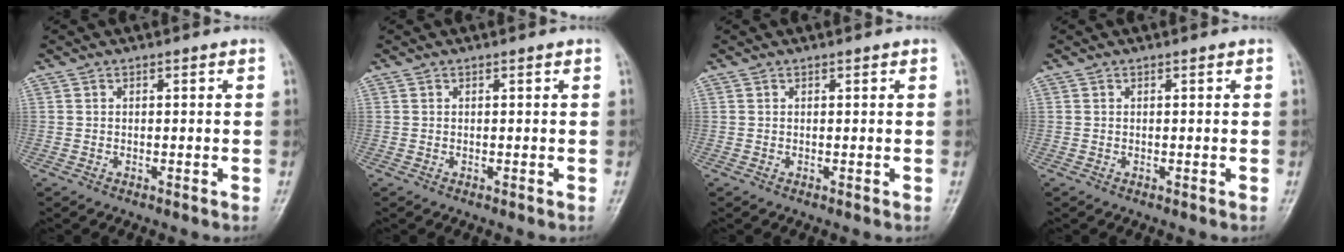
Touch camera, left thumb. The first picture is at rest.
{"total": 0.0}
{"total": 0.5, "force": [0.3, 0.3, 0.2], "torque": [0.004, -0.001, 0.002]}
{"total": 0.0}